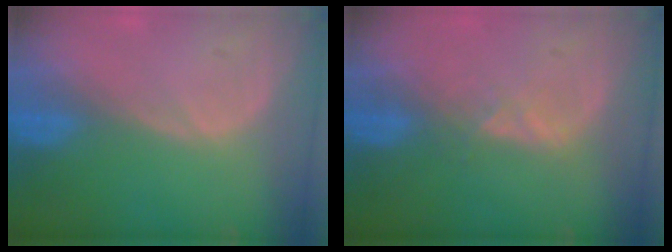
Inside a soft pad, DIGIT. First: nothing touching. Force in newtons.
{"total": 2.0, "press": 2.0, "slide": 0.3}